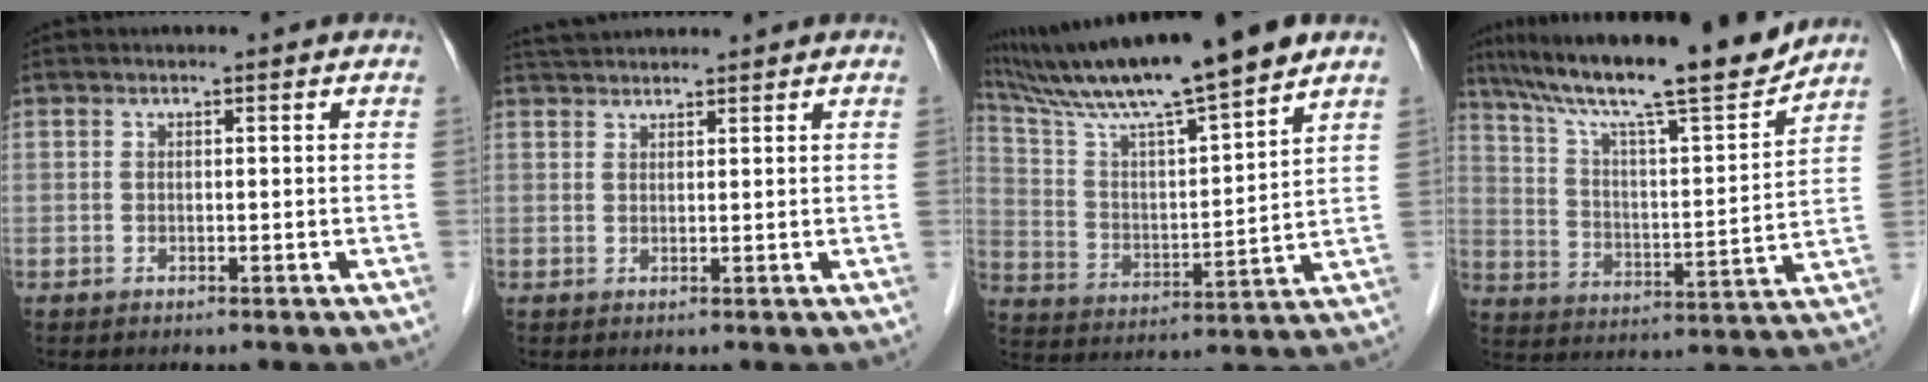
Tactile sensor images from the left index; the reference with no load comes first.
{"total": 3.6, "force": [3.5, 0.3, 0.8], "torque": [-0.017, 0.030, 0.065]}
{"total": 18.0, "force": [14.8, -0.3, 10.1], "torque": [-0.180, 0.007, 0.254]}
{"total": 18.3, "force": [15.7, 0.1, 9.4], "torque": [-0.160, -0.003, 0.251]}